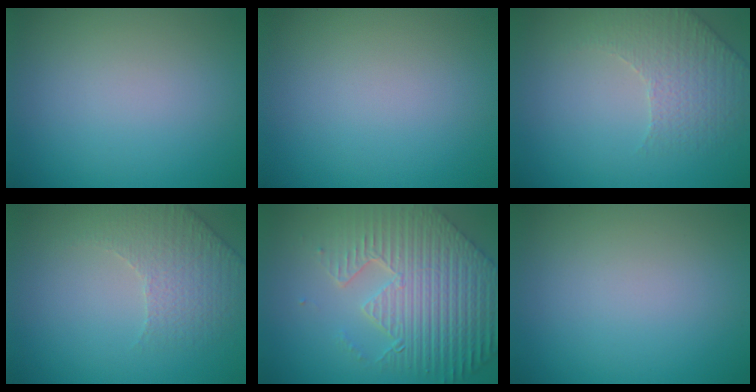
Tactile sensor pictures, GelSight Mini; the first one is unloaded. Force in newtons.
{"total": 0.0}
{"total": 2.2, "press": 2.0, "slide": 1.0}
{"total": 2.2, "press": 2.0, "slide": 1.0}
{"total": 9.3, "press": 6.5, "slide": 6.6}
{"total": 0.0}